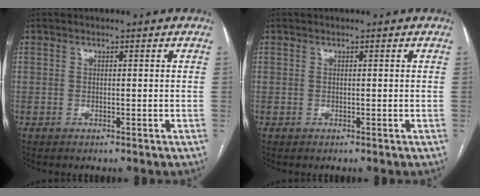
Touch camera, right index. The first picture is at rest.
{"total": 0.0}